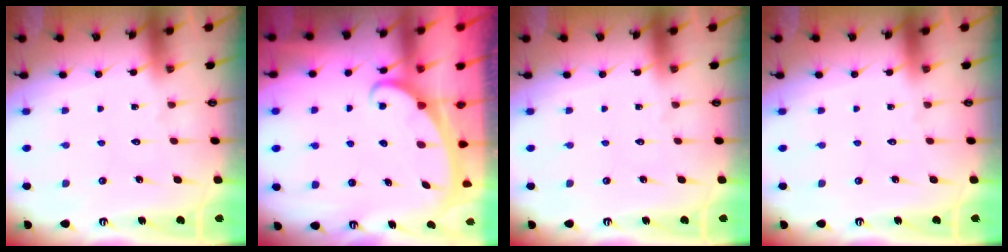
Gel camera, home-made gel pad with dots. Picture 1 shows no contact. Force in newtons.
{"total": 2.3, "press": 2.3, "slide": 0.3}
{"total": 0.0}
{"total": 0.0}